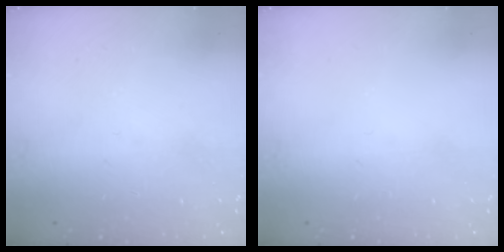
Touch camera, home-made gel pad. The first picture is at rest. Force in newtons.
{"total": 0.0}